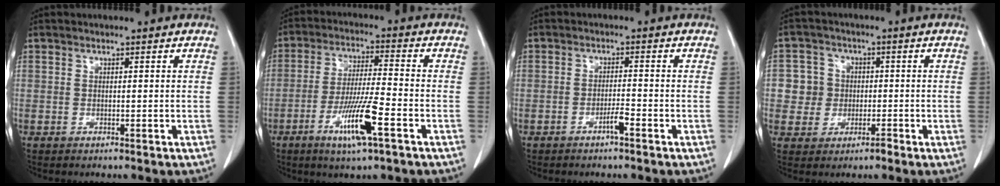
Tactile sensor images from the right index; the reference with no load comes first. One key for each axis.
{"total": 10.3, "fx": -4.7, "fy": 0.4, "fz": 9.1, "tx": -0.173, "ty": -0.015, "tz": -0.085}
{"total": 2.1, "fx": -1.4, "fy": 0.0, "fz": 1.6, "tx": -0.028, "ty": 0.001, "tz": -0.026}
{"total": 5.0, "fx": -0.6, "fy": 4.9, "fz": 0.7, "tx": -0.007, "ty": 0.015, "tz": -0.009}